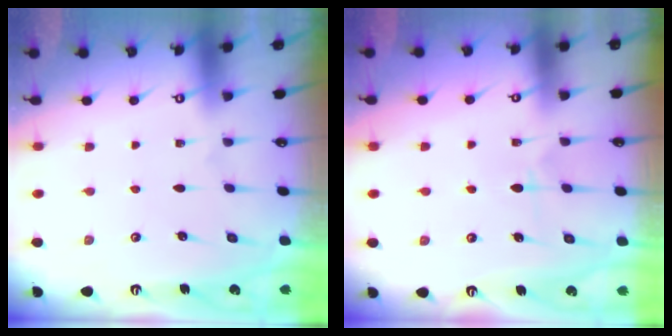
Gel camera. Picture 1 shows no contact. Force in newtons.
{"total": 5.6, "press": 5.5, "slide": 0.7}